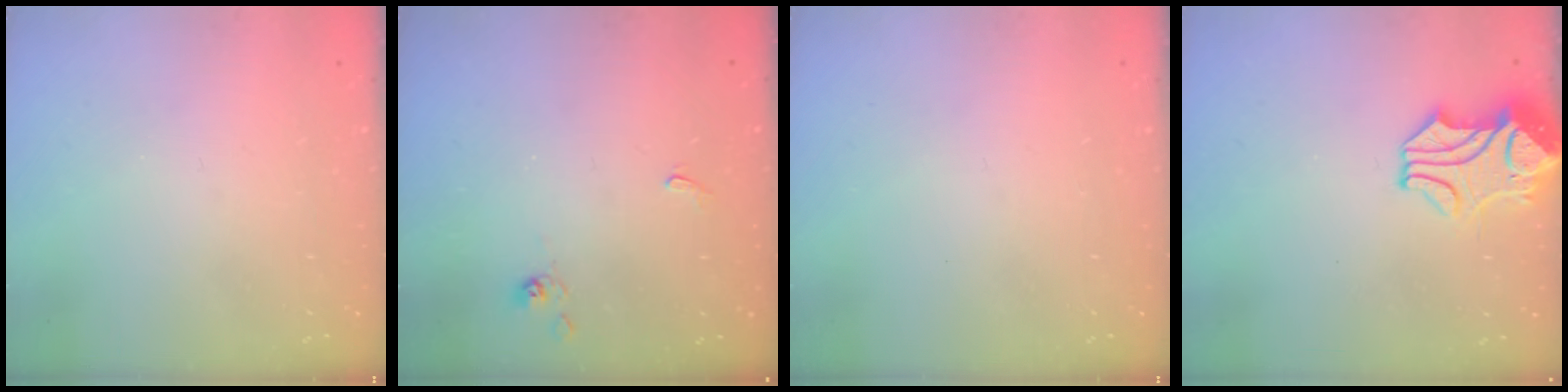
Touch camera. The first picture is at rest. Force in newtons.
{"total": 2.6, "press": 2.6, "slide": 0.4}
{"total": 0.0}
{"total": 2.0, "press": 1.6, "slide": 1.1}